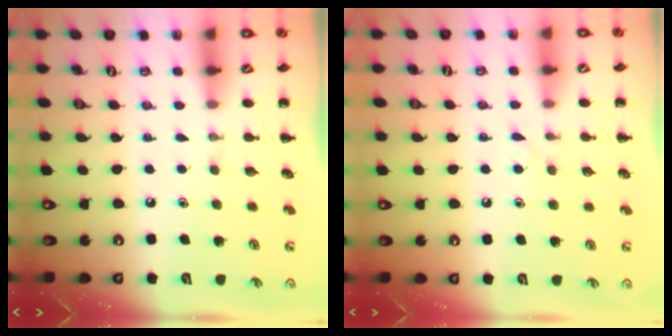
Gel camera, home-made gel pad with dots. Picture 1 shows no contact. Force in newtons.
{"total": 3.3, "press": 3.1, "slide": 1.1}